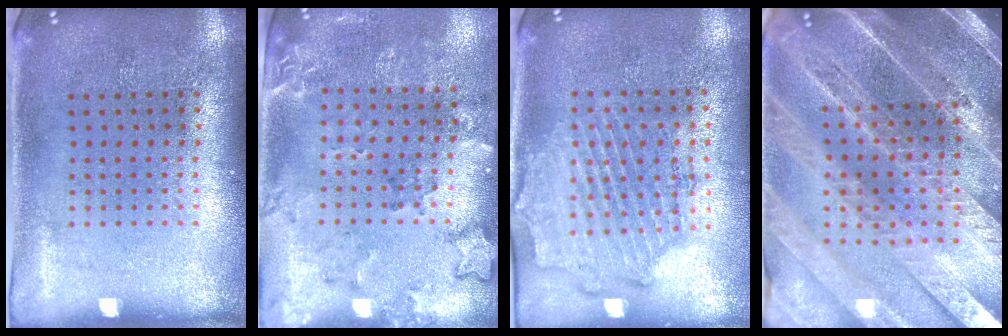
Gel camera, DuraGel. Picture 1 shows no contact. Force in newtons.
{"total": 1.9, "press": 1.6, "slide": 1.1}
{"total": 1.9, "press": 1.7, "slide": 0.8}
{"total": 5.0, "press": 4.4, "slide": 2.4}